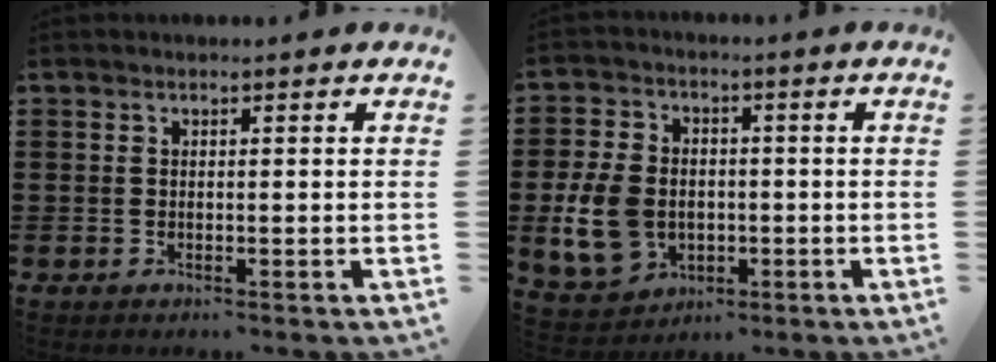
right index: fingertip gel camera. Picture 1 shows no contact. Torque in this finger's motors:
{"motor_torque": [1.76, 0.38, 0.80, 0.02]}